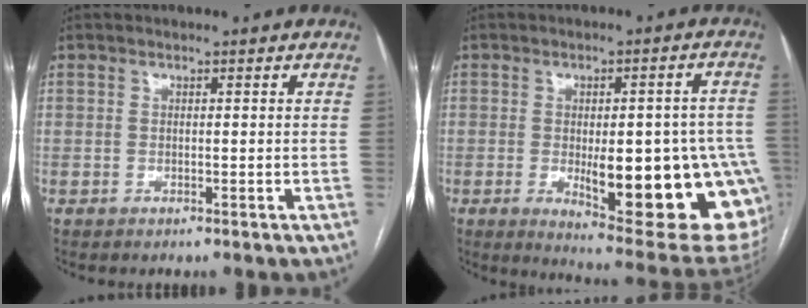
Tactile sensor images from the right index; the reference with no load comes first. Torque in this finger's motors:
{"motor_torque": [1.39, -0.74, 0.60, 0.17]}